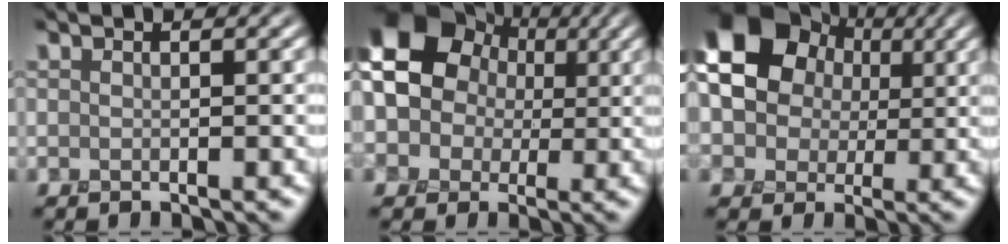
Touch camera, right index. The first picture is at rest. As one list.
[{"total": 13.3, "force": [2.8, 11.6, 5.8], "torque": [-0.142, 0.030, 0.019]}, {"total": 14.7, "force": [4.2, 12.4, 6.8], "torque": [-0.150, 0.026, 0.050]}]